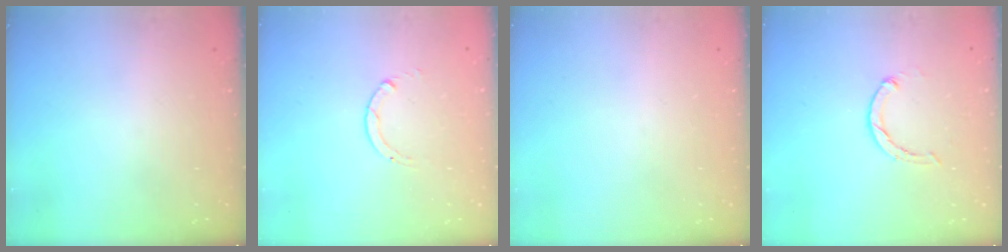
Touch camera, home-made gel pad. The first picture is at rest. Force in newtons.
{"total": 0.8, "press": 0.7, "slide": 0.1}
{"total": 0.0}
{"total": 1.9, "press": 1.9, "slide": 0.3}